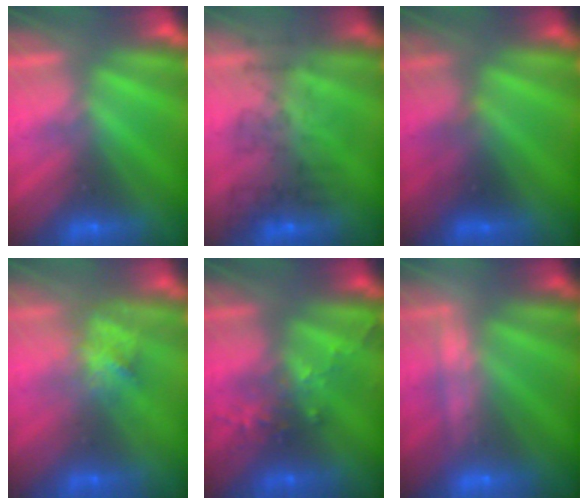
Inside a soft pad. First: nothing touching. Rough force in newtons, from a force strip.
{"total": 4.4}
{"total": 3.9}
{"total": 2.8}
{"total": 2.8}
{"total": 2.2}